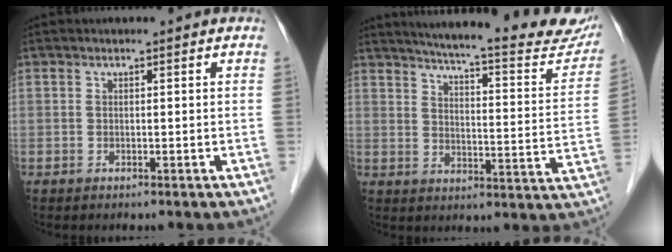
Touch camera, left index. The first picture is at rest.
{"total": 24.9, "force": [22.2, 2.8, 10.9], "torque": [-0.155, -0.062, 0.267]}